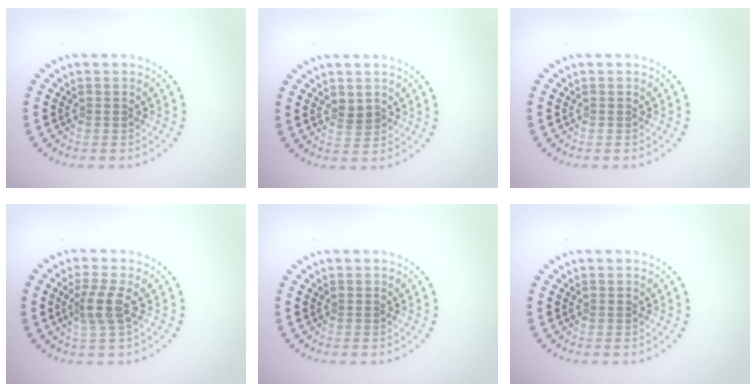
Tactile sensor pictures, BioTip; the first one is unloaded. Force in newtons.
{"total": 1.2, "press": 1.2, "slide": 0.4}
{"total": 0.0}
{"total": 2.4, "press": 1.9, "slide": 1.5}
{"total": 0.0}
{"total": 0.0}